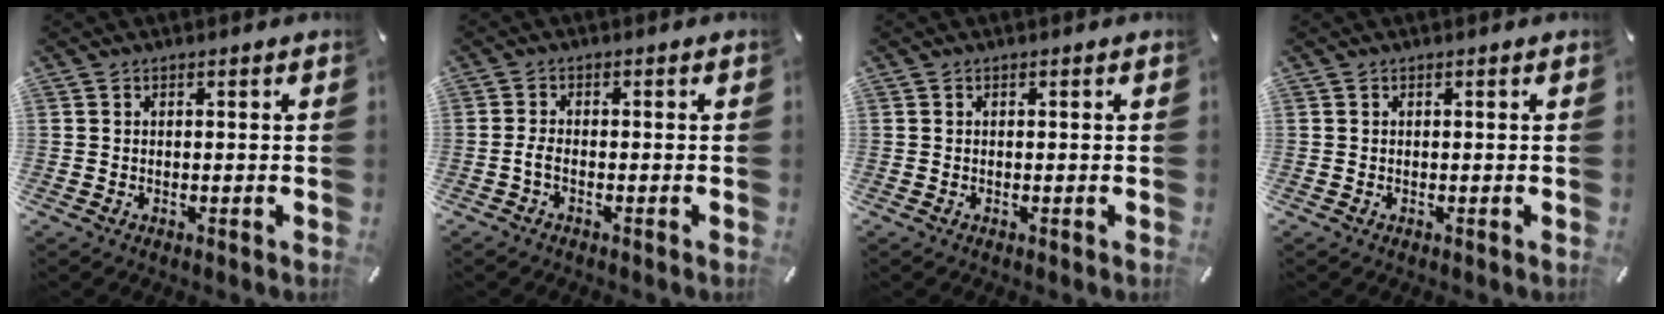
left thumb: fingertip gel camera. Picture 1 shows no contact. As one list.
[{"total": 2.2, "force": [-1.0, 0.8, 1.8], "torque": [-0.039, 0.003, -0.021]}, {"total": 0.0}, {"total": 0.0}]